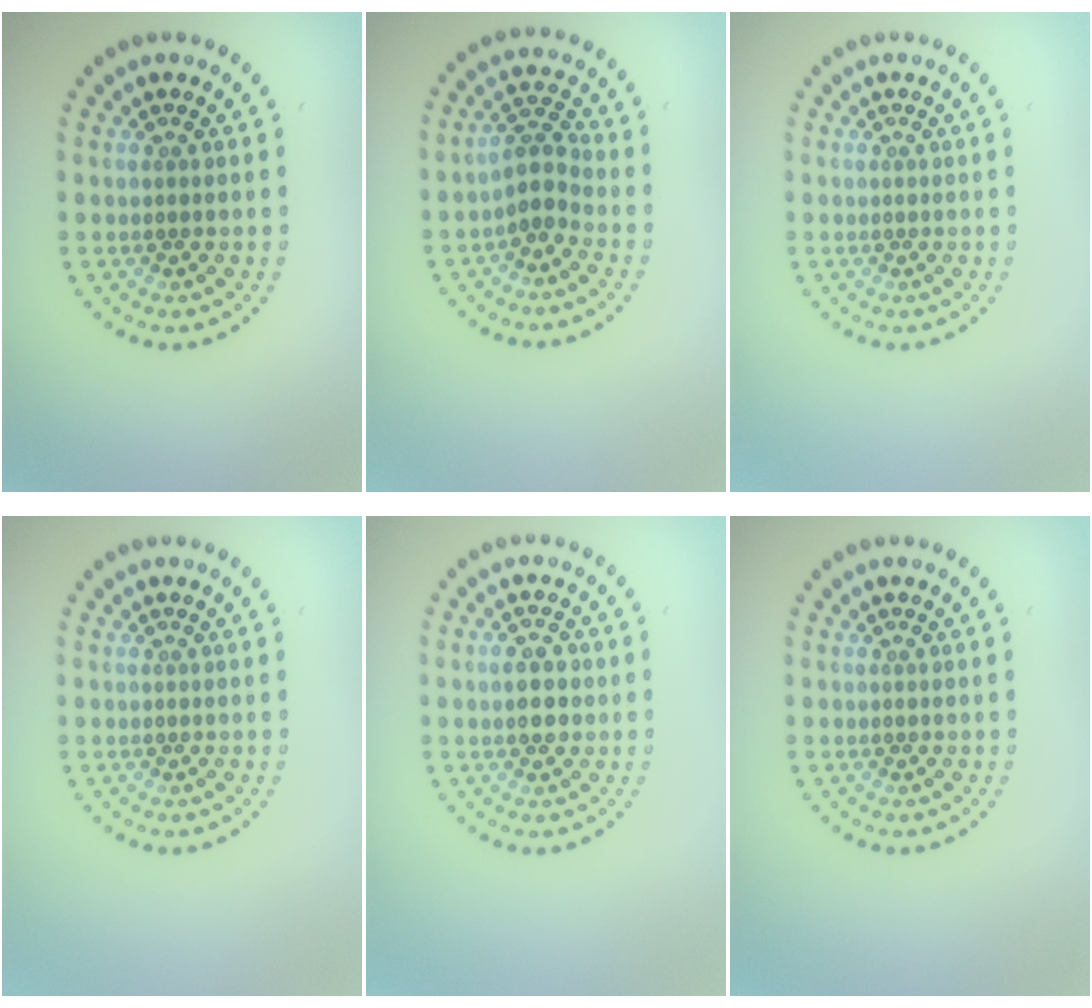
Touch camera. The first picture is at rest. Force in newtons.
{"total": 2.5, "press": 2.0, "slide": 1.6}
{"total": 0.0}
{"total": 0.0}
{"total": 2.7, "press": 2.7, "slide": 0.1}
{"total": 0.0}